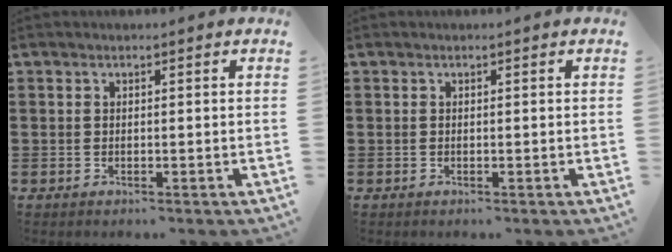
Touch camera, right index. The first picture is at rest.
{"total": 0.0}